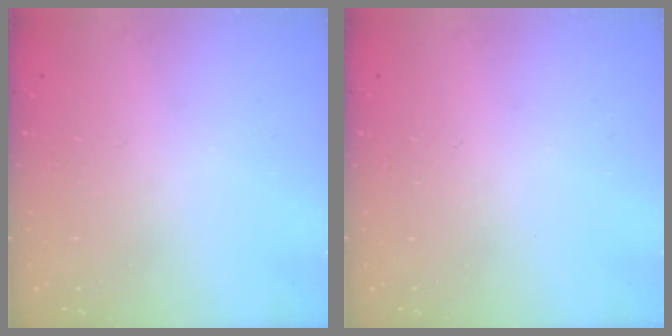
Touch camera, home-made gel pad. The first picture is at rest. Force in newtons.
{"total": 0.0}